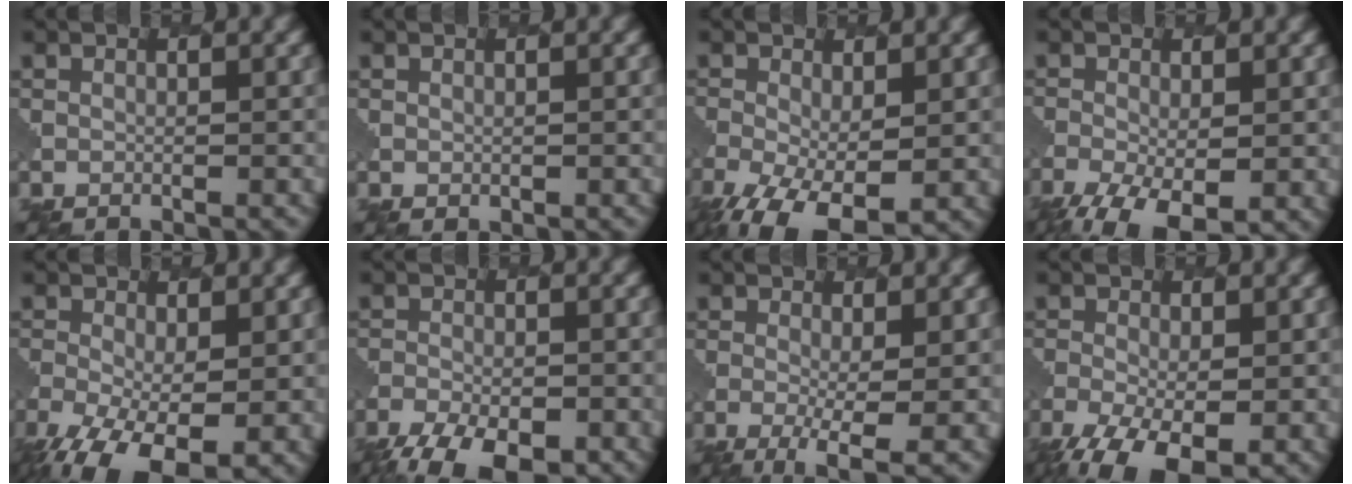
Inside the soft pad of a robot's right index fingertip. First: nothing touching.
{"total": 0.8, "force": [0.5, 0.5, 0.3], "torque": [-0.007, -0.004, 0.008]}
{"total": 7.4, "force": [-3.0, 3.7, 5.7], "torque": [-0.127, -0.030, -0.046]}
{"total": 7.1, "force": [-3.4, 3.2, 5.4], "torque": [-0.115, -0.022, -0.057]}
{"total": 9.6, "force": [-4.0, 4.7, 7.3], "torque": [-0.144, -0.046, -0.061]}
{"total": 8.6, "force": [-6.1, 3.6, 4.9], "torque": [-0.093, -0.028, -0.098]}
{"total": 4.9, "force": [-1.2, 1.3, 4.6], "torque": [-0.086, -0.008, -0.020]}
{"total": 8.8, "force": [-4.3, 4.1, 6.5], "torque": [-0.137, -0.033, -0.070]}